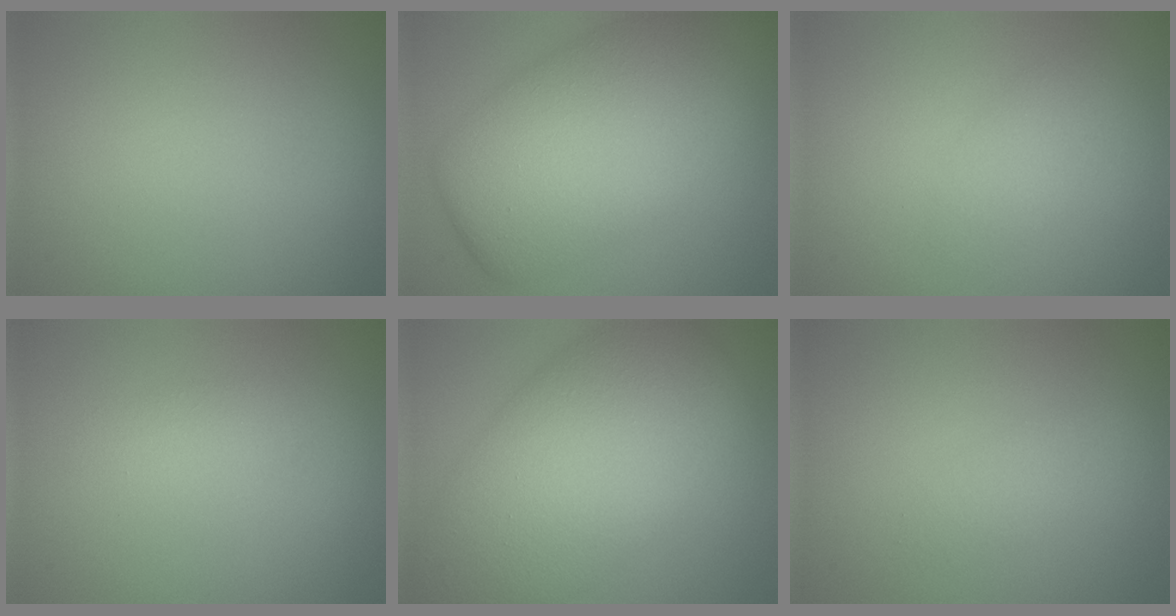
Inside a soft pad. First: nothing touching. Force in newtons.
{"total": 11.1, "press": 11.1, "slide": 0.5}
{"total": 1.5, "press": 1.5, "slide": 0.0}
{"total": 1.1, "press": 1.1, "slide": 0.0}
{"total": 12.1, "press": 12.1, "slide": 0.2}
{"total": 1.2, "press": 1.2, "slide": 0.1}